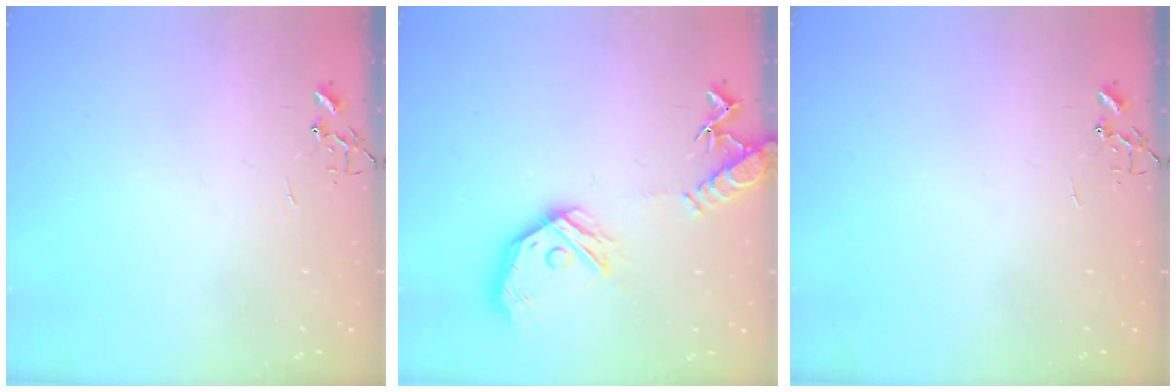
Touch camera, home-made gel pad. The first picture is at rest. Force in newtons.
{"total": 17.1, "press": 16.9, "slide": 2.2}
{"total": 0.0}